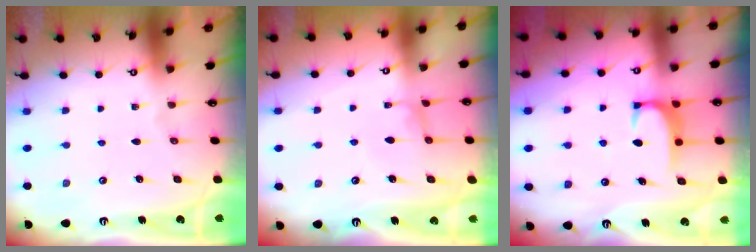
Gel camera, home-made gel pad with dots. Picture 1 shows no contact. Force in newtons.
{"total": 0.6, "press": 0.1, "slide": 0.5}
{"total": 2.0, "press": 1.9, "slide": 0.5}